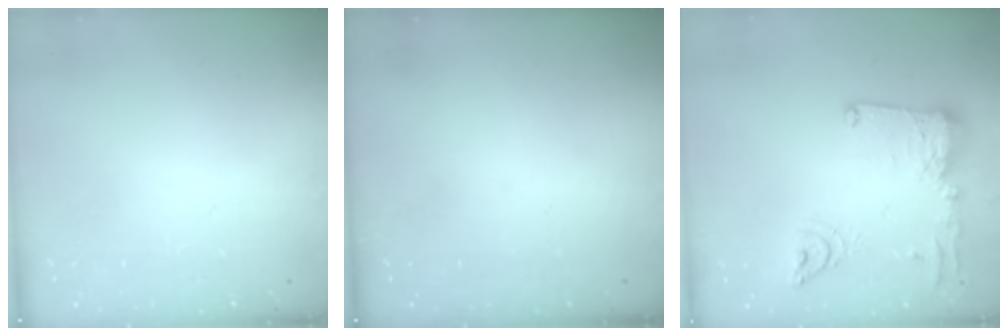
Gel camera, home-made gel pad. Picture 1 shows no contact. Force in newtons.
{"total": 0.0}
{"total": 17.2, "press": 17.1, "slide": 2.2}